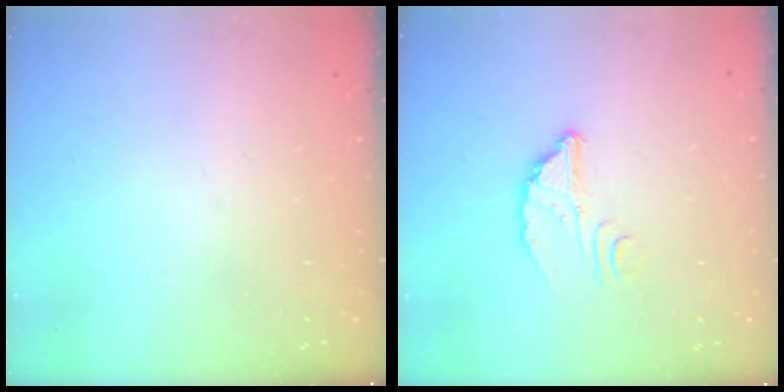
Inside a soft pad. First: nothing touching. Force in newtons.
{"total": 3.8, "press": 3.8, "slide": 0.2}